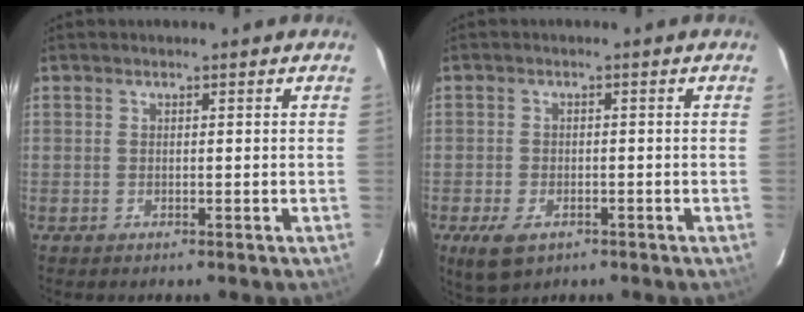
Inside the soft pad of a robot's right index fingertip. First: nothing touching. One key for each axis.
{"total": 5.7, "fx": -3.1, "fy": 3.3, "fz": 3.5, "tx": -0.083, "ty": -0.016, "tz": -0.051}